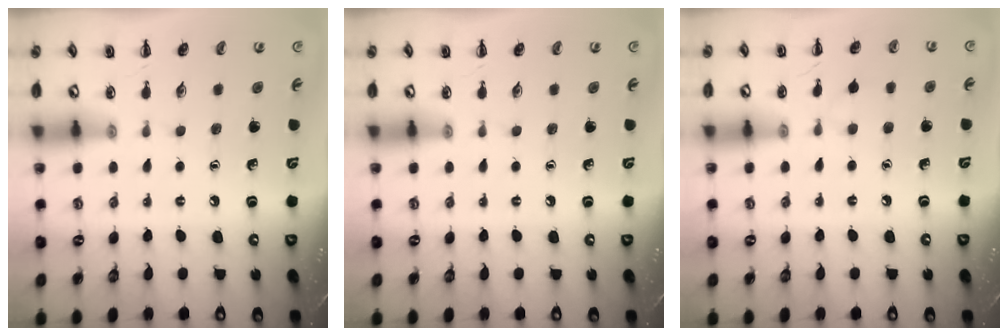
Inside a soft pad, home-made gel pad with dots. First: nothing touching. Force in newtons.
{"total": 0.0}
{"total": 4.3, "press": 4.1, "slide": 1.4}